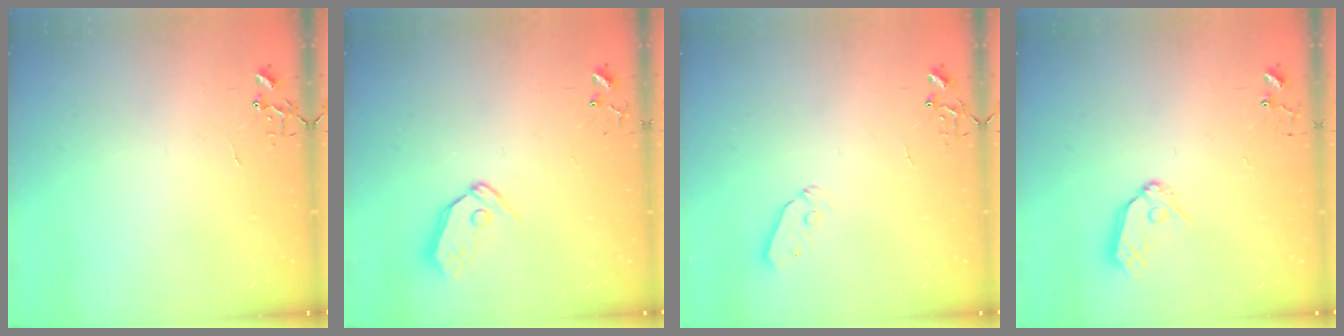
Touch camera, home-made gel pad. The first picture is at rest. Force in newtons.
{"total": 8.3, "press": 8.2, "slide": 0.7}
{"total": 5.3, "press": 5.2, "slide": 0.6}
{"total": 9.5, "press": 9.5, "slide": 0.9}